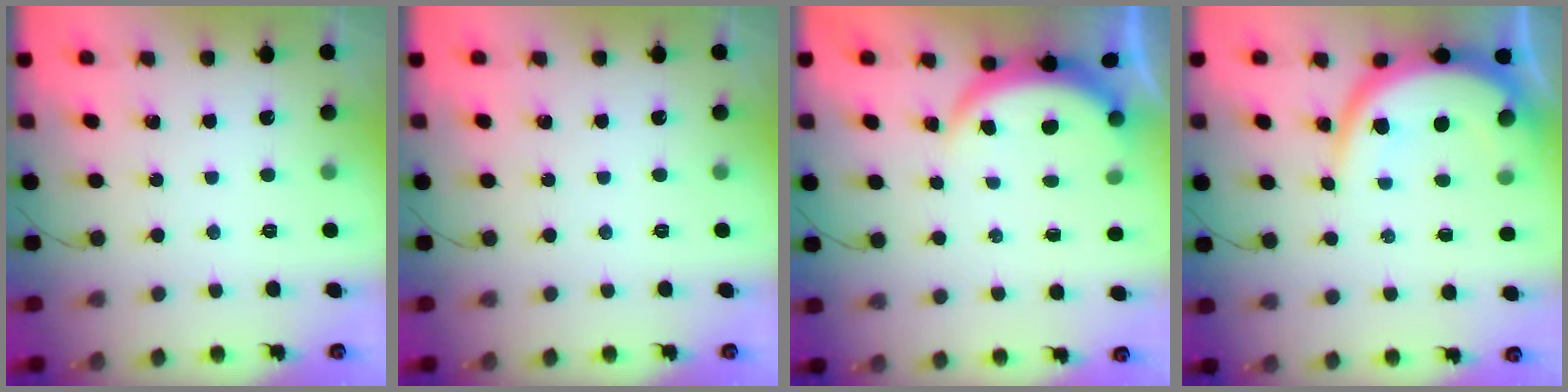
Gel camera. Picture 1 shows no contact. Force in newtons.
{"total": 0.0}
{"total": 3.9, "press": 3.9, "slide": 0.2}
{"total": 10.9, "press": 10.9, "slide": 0.6}